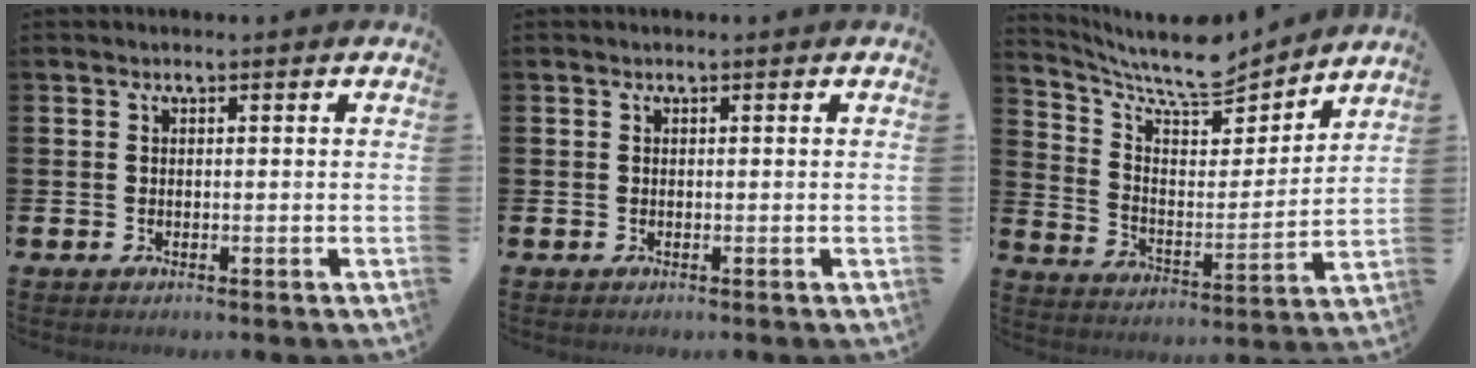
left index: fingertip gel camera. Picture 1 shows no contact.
{"total": 0.0}
{"total": 9.1, "force": [8.3, 2.0, 3.2], "torque": [-0.097, -0.062, 0.142]}